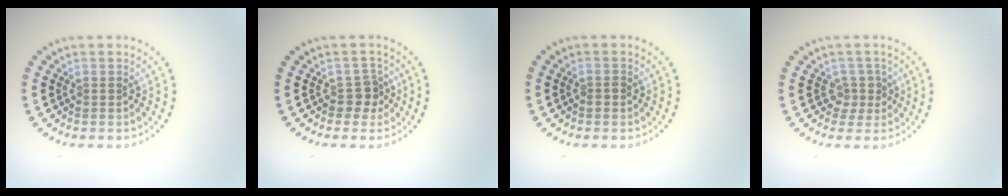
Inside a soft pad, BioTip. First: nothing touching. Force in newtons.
{"total": 2.0, "press": 1.7, "slide": 1.1}
{"total": 0.9, "press": 0.9, "slide": 0.1}
{"total": 2.0, "press": 1.5, "slide": 1.3}